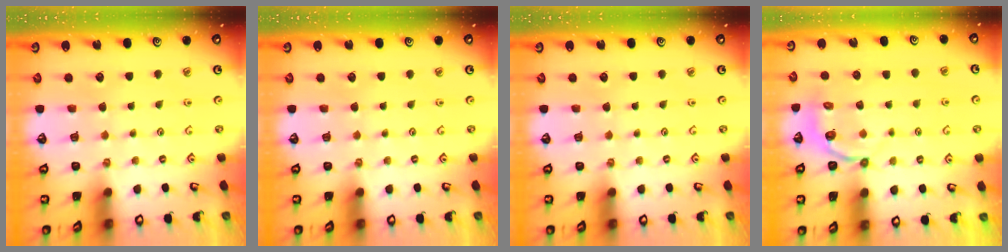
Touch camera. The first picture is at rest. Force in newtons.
{"total": 0.0}
{"total": 0.0}
{"total": 3.6, "press": 2.6, "slide": 2.5}